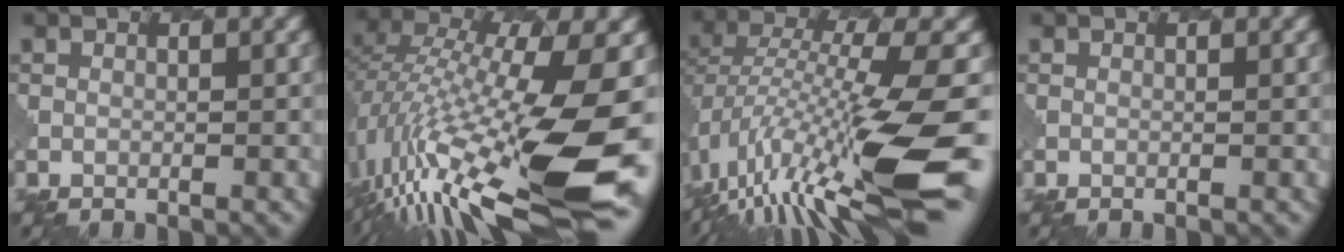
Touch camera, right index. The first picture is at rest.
{"total": 16.4, "force": [-5.4, 4.1, 15.0], "torque": [-0.311, 0.006, -0.101]}
{"total": 13.5, "force": [-5.1, 3.1, 12.1], "torque": [-0.229, 0.009, -0.084]}
{"total": 0.0}